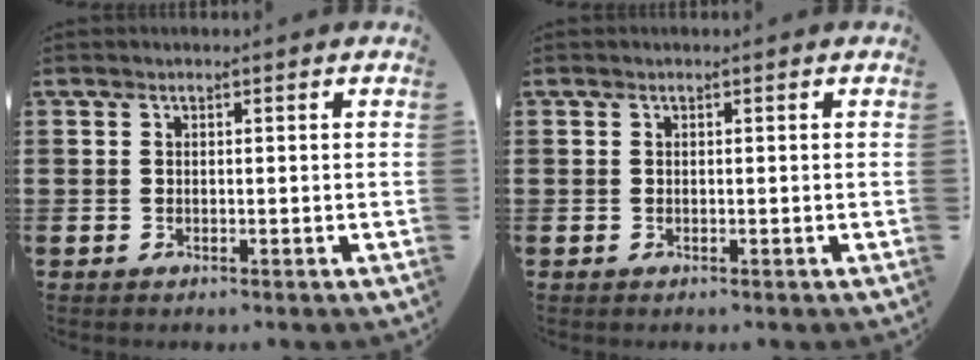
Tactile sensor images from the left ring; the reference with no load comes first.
{"total": 0.0}